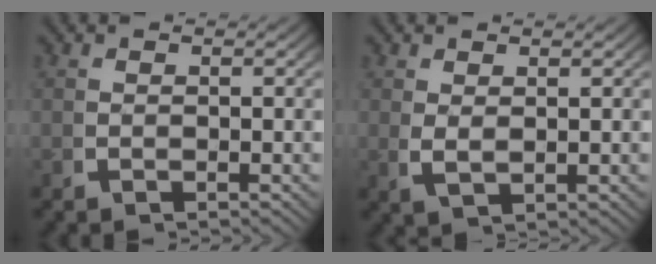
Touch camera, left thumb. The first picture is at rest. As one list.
[{"total": 1.5, "force": [0.8, 0.5, 1.1], "torque": [-0.032, -0.007, 0.028]}]